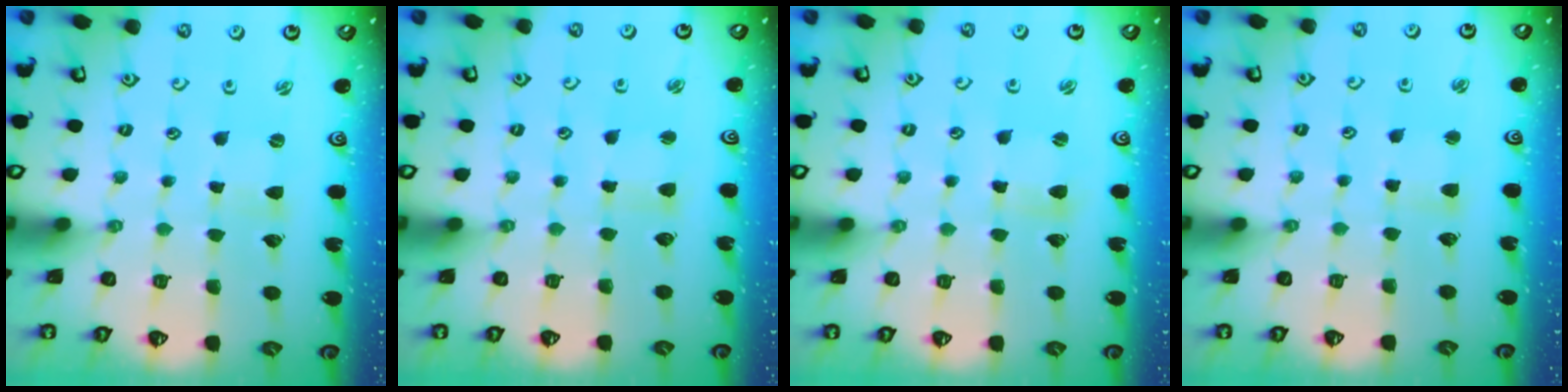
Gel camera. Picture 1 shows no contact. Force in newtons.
{"total": 1.9, "press": 1.9, "slide": 0.2}
{"total": 2.5, "press": 2.5, "slide": 0.3}
{"total": 4.3, "press": 4.2, "slide": 0.6}